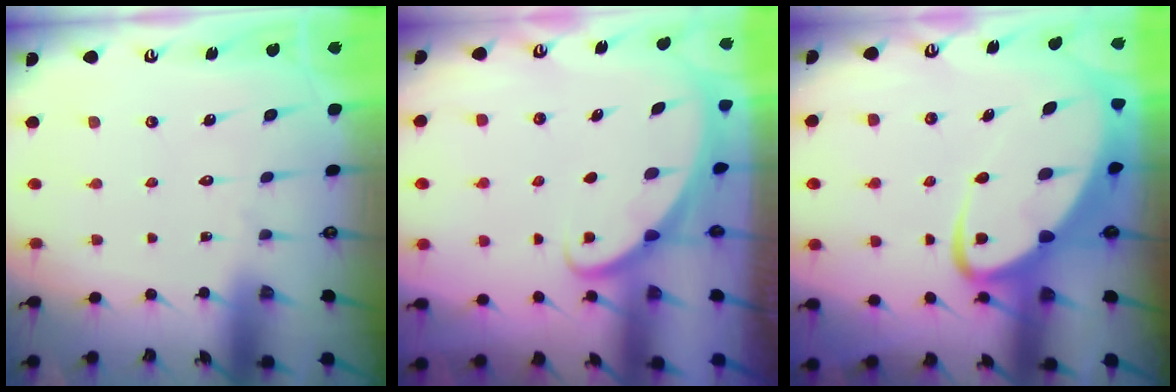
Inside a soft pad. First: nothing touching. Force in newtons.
{"total": 1.8, "press": 1.7, "slide": 0.0}
{"total": 8.6, "press": 8.5, "slide": 0.9}